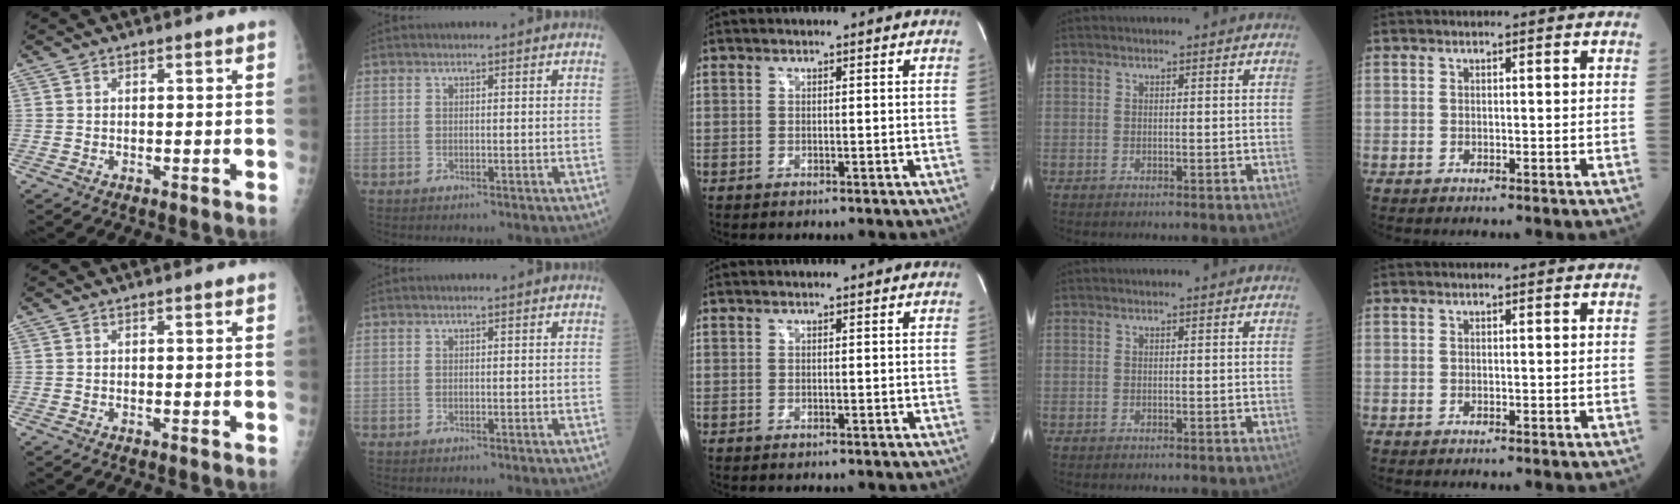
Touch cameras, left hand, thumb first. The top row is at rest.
{}